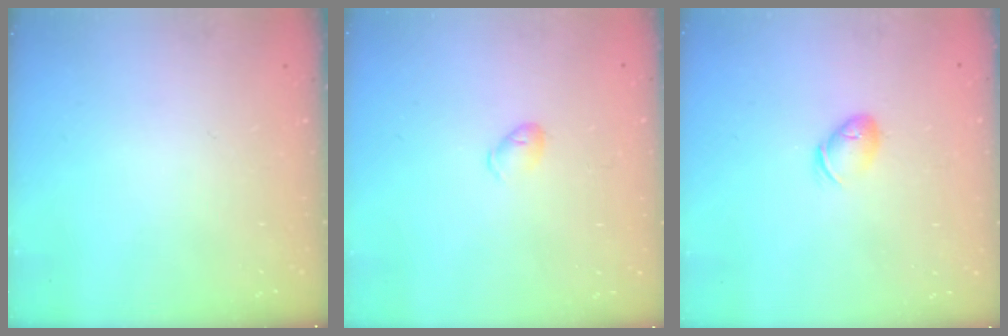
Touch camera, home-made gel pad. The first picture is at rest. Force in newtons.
{"total": 5.4, "press": 5.3, "slide": 0.9}
{"total": 7.1, "press": 7.0, "slide": 1.1}